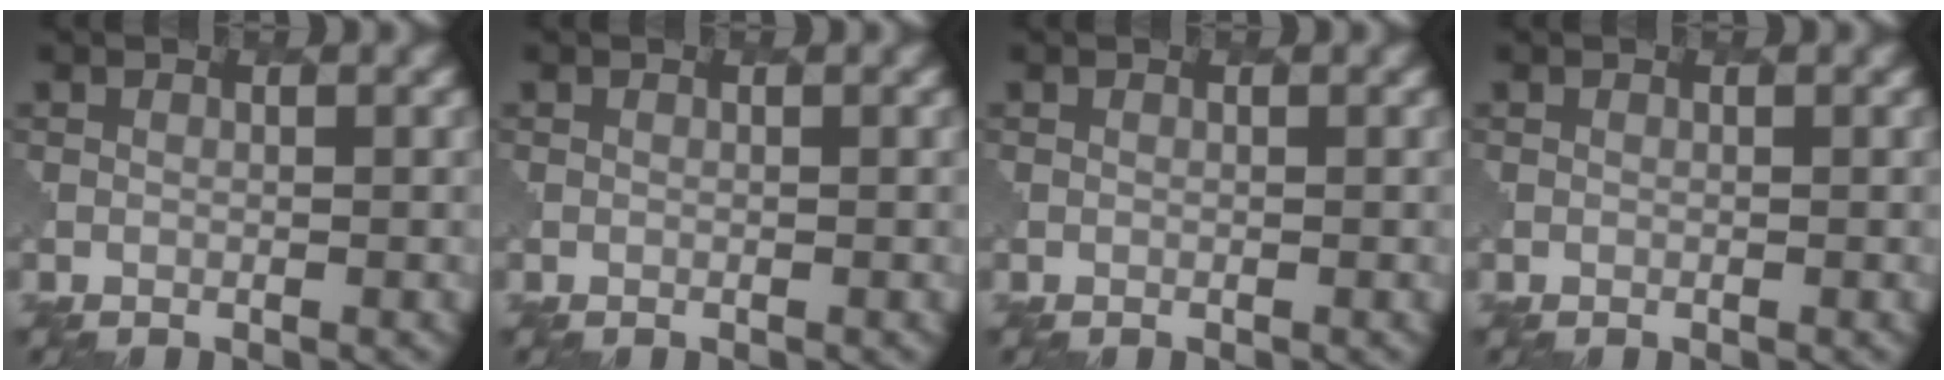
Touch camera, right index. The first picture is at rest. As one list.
[{"total": 0.0}, {"total": 0.0}, {"total": 0.0}]